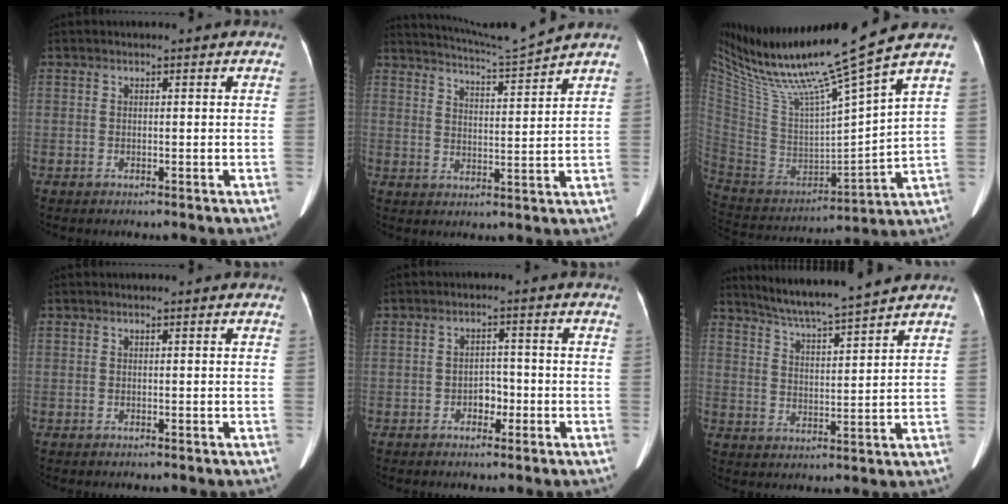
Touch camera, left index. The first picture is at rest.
{"total": 8.6, "force": [8.0, -2.7, 1.2], "torque": [-0.037, -0.032, 0.137]}
{"total": 20.1, "force": [15.7, -1.7, 12.4], "torque": [-0.221, -0.030, 0.289]}
{"total": 0.0}
{"total": 2.5, "force": [-1.1, 1.6, 1.5], "torque": [-0.017, 0.005, -0.020]}
{"total": 10.2, "force": [9.4, -1.2, 3.8], "torque": [-0.070, 0.005, 0.158]}